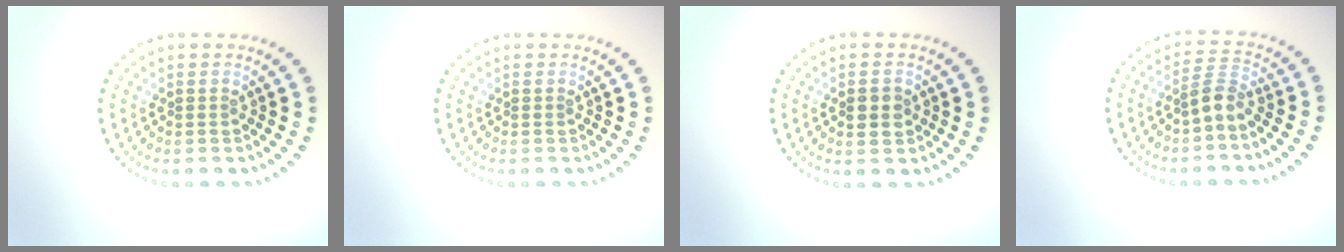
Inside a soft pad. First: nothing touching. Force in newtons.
{"total": 0.0}
{"total": 2.4, "press": 2.4, "slide": 0.0}
{"total": 2.2, "press": 1.7, "slide": 1.4}